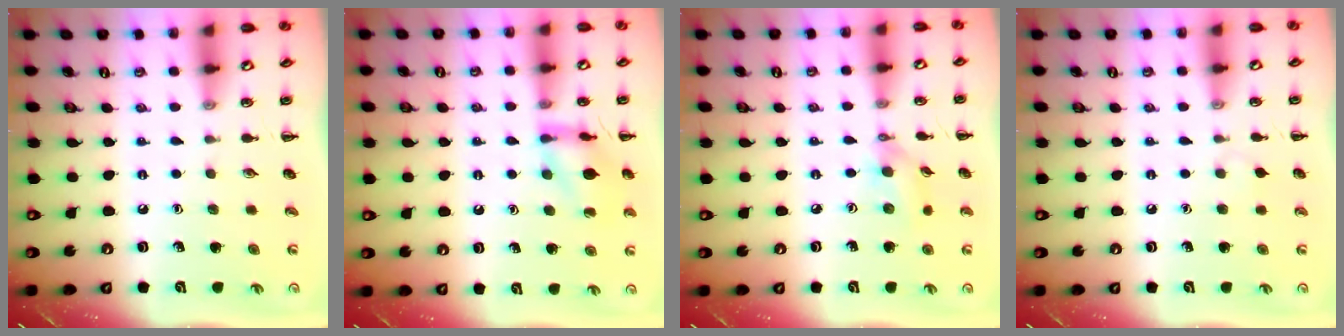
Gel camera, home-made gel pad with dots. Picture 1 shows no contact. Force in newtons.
{"total": 12.6, "press": 12.6, "slide": 0.6}
{"total": 7.6, "press": 7.5, "slide": 1.0}
{"total": 2.6, "press": 2.4, "slide": 1.1}